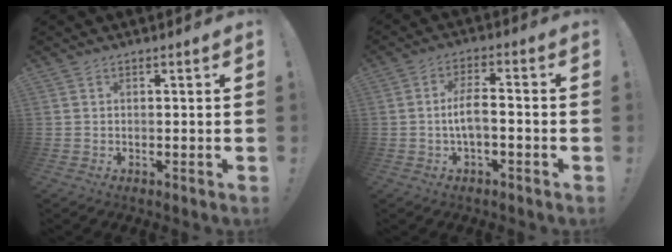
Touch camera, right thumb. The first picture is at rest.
{"total": 6.8, "force": [-1.6, 2.1, 6.2], "torque": [-0.126, 0.009, -0.030]}